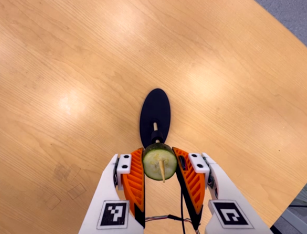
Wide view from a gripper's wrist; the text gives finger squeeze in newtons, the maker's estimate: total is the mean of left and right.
{"total": 10.1, "left": 9.4, "right": 10.8}